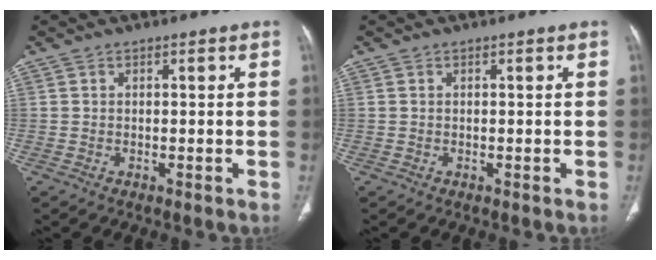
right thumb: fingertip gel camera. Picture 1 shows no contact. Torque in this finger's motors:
{"motor_torque": [0.55, -0.30, 0.12, -0.69, 0.00]}